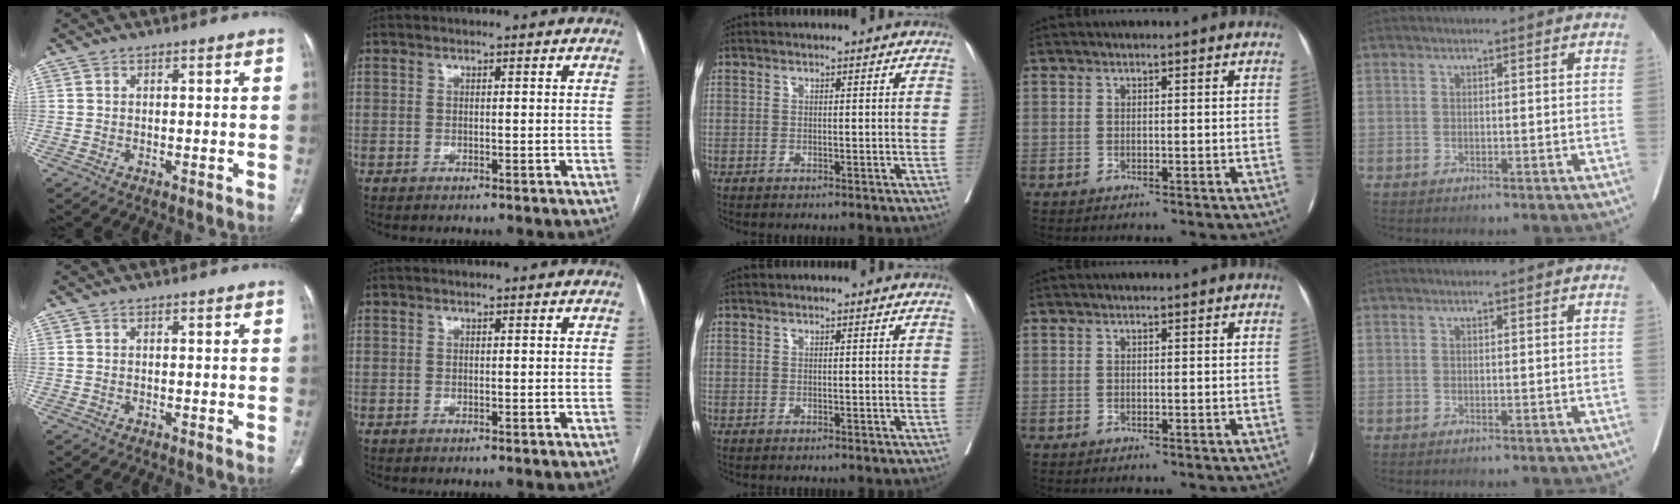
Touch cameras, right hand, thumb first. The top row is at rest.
{}